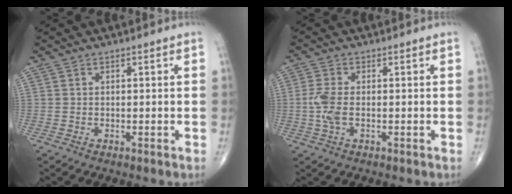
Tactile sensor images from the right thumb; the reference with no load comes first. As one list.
[{"total": 4.2, "force": [-0.6, 2.0, 3.7], "torque": [-0.097, 0.001, -0.015]}]